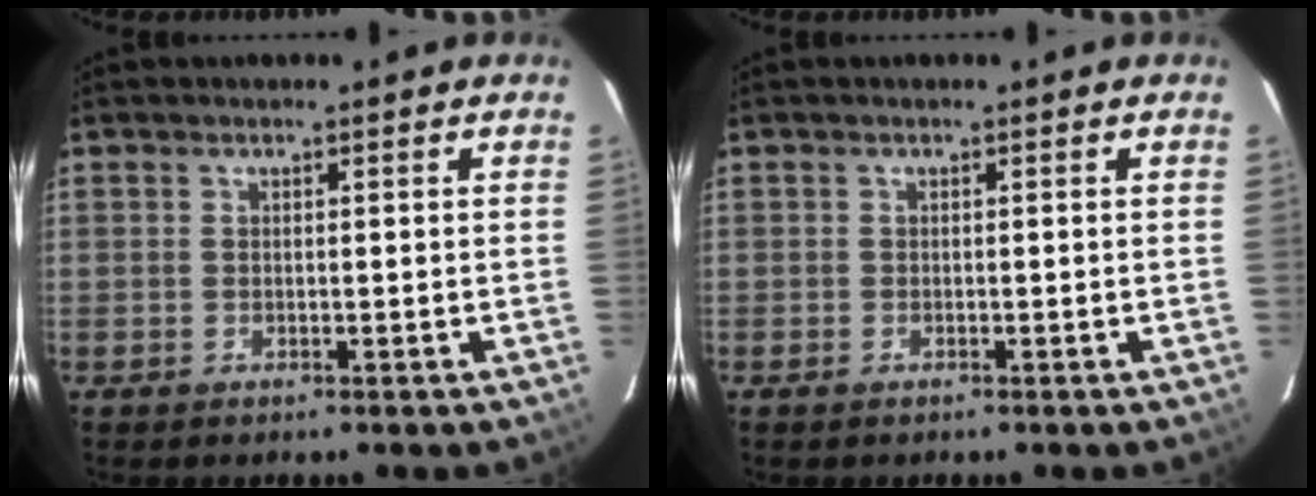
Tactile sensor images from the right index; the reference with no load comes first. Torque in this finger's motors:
{"motor_torque": [-0.07, -0.03, -0.02, 0.00]}